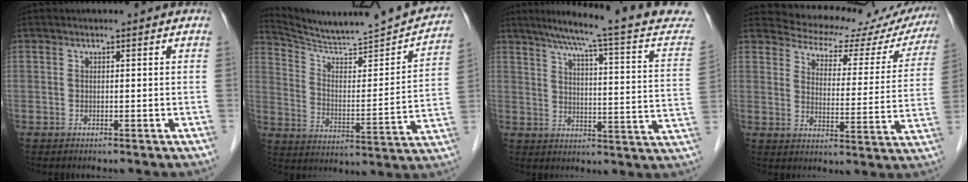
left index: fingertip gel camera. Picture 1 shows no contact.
{"total": 20.5, "force": [19.3, 0.3, 6.9], "torque": [-0.111, -0.051, 0.277]}
{"total": 20.9, "force": [17.7, 0.0, 11.0], "torque": [-0.159, -0.037, 0.209]}
{"total": 17.3, "force": [16.2, 5.5, 2.7], "torque": [-0.009, -0.029, 0.176]}